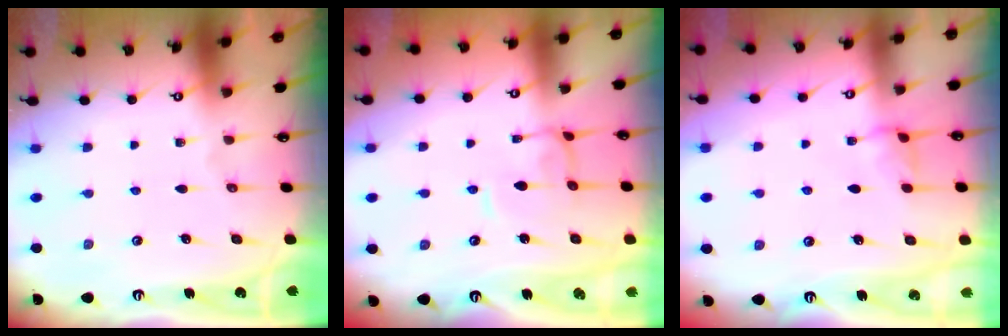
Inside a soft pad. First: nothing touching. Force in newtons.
{"total": 0.7, "press": 0.5, "slide": 0.4}
{"total": 2.7, "press": 2.7, "slide": 0.4}